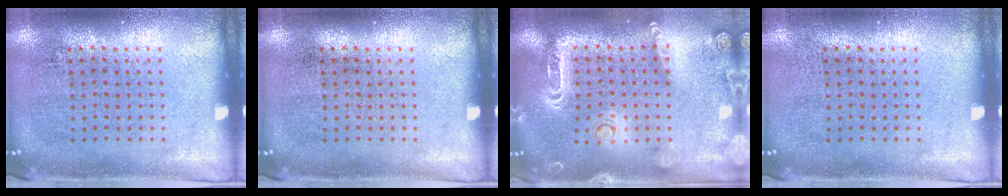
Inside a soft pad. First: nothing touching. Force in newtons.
{"total": 0.0}
{"total": 2.1, "press": 1.9, "slide": 0.8}
{"total": 0.0}